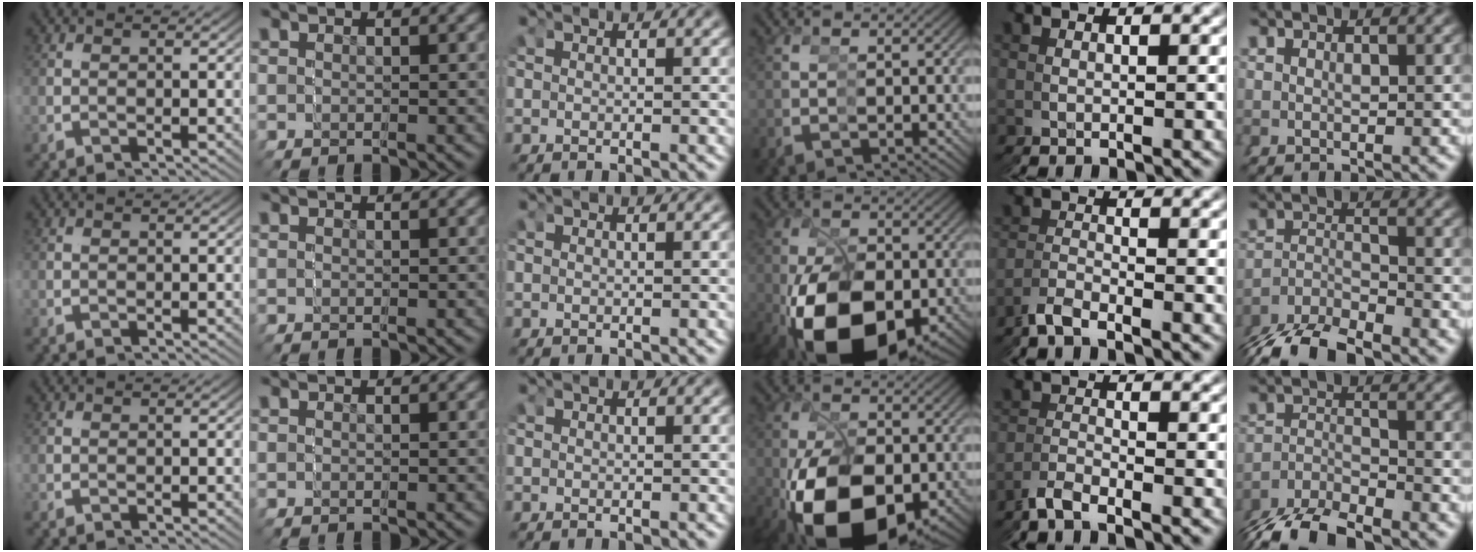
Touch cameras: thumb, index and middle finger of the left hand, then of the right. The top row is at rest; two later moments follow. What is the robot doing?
{"motion": "grasp_and_lifting", "object": "markers"}